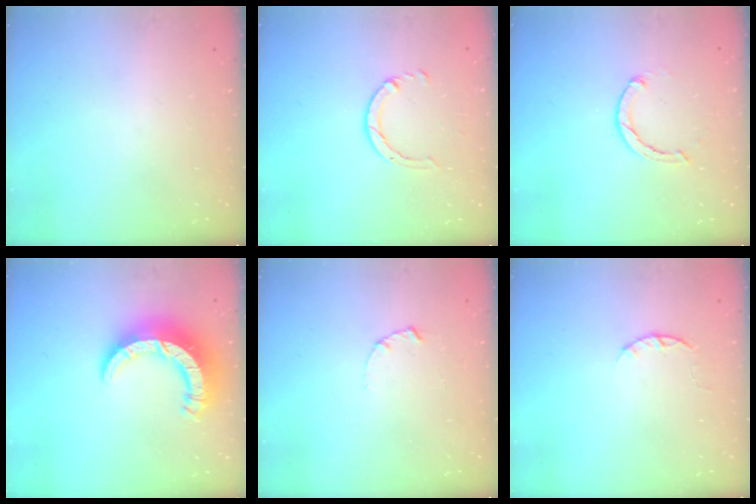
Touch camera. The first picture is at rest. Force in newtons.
{"total": 3.6, "press": 3.5, "slide": 0.4}
{"total": 2.4, "press": 2.4, "slide": 0.1}
{"total": 14.4, "press": 14.3, "slide": 1.5}
{"total": 1.7, "press": 1.6, "slide": 0.3}
{"total": 2.5, "press": 2.4, "slide": 0.4}